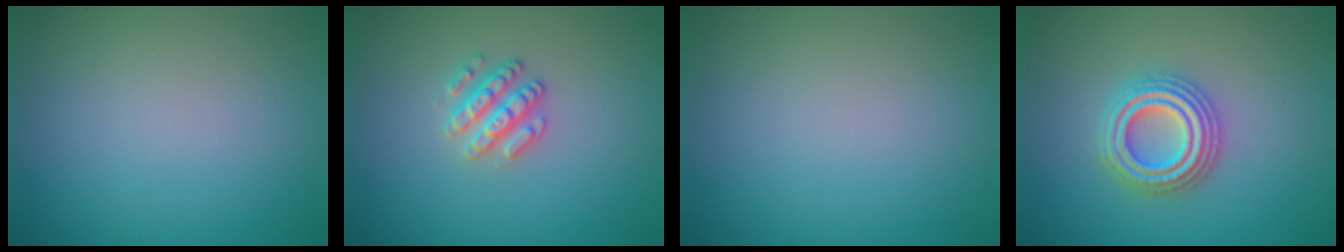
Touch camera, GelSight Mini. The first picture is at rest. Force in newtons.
{"total": 2.6, "press": 2.6, "slide": 0.3}
{"total": 0.0}
{"total": 4.4, "press": 4.4, "slide": 0.7}